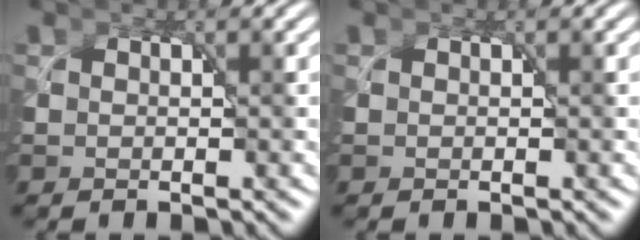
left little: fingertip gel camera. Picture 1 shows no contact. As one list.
[{"total": 0.0}]